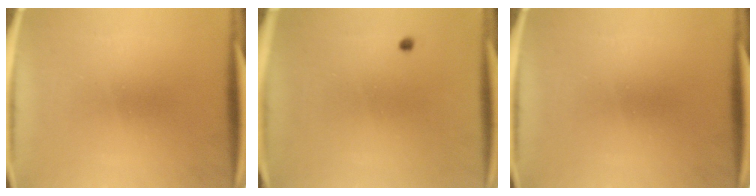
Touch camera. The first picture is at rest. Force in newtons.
{"total": 0.5}
{"total": 0.0}